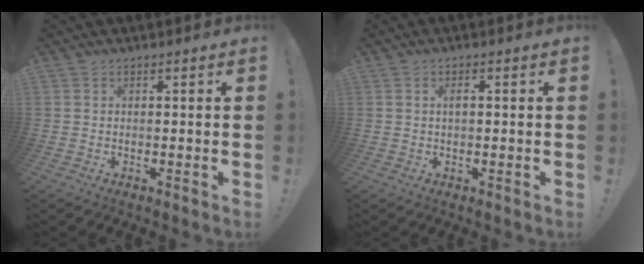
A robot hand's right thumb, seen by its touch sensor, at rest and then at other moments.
{"total": 1.5, "force": [0.2, 0.6, 1.4], "torque": [-0.027, 0.005, 0.001]}